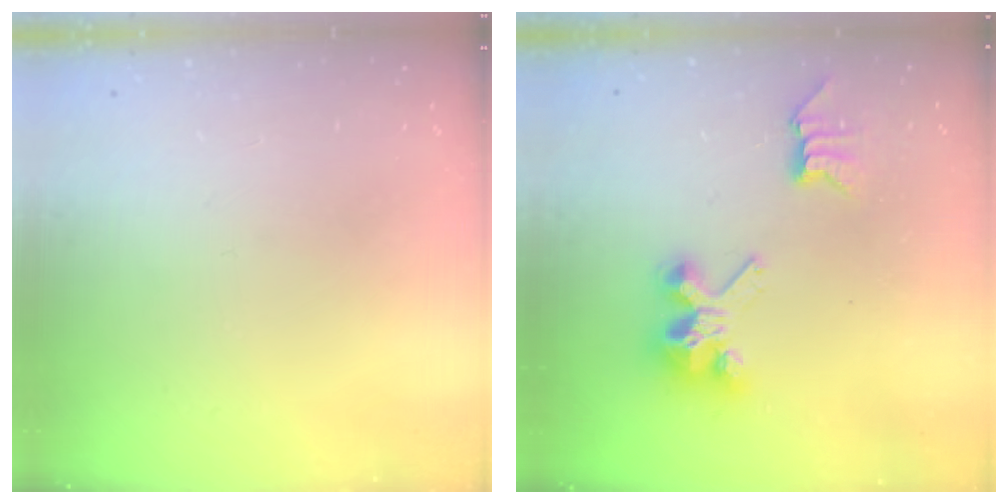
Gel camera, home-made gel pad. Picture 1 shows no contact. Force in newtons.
{"total": 7.6, "press": 7.6, "slide": 0.2}